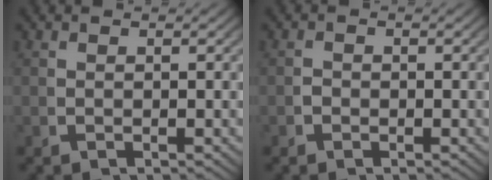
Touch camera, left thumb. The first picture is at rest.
{"total": 0.5, "force": [-0.4, 0.4, 0.1], "torque": [-0.005, -0.006, -0.009]}